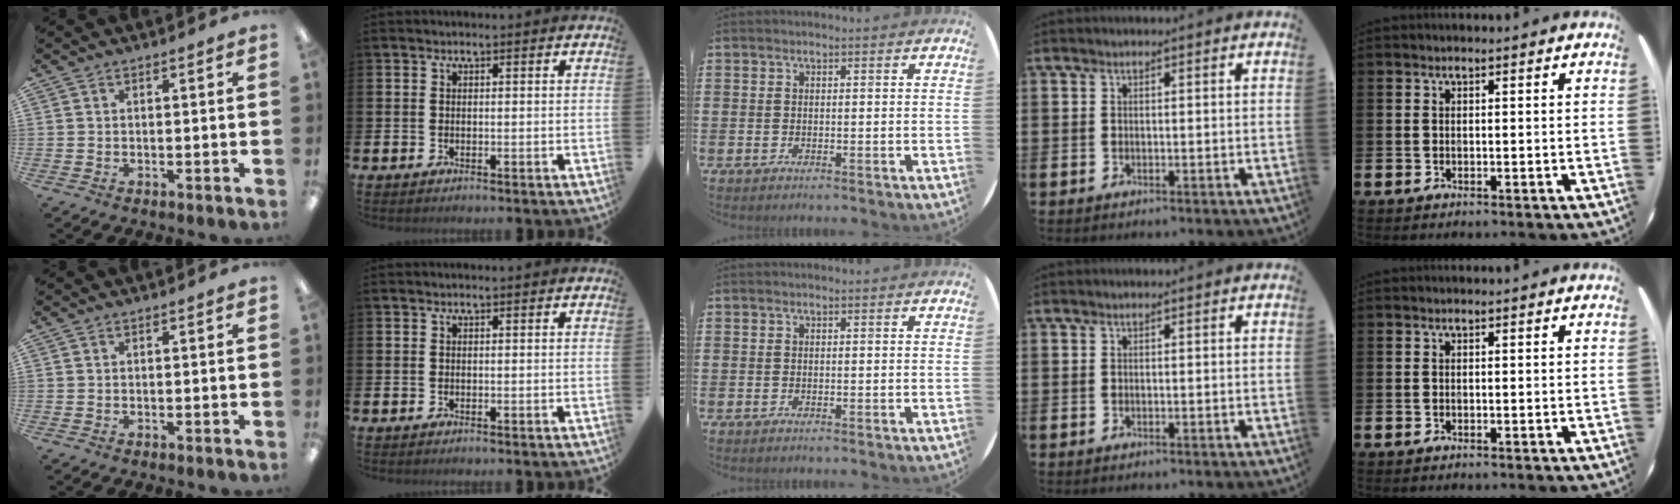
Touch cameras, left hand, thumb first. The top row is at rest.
{}